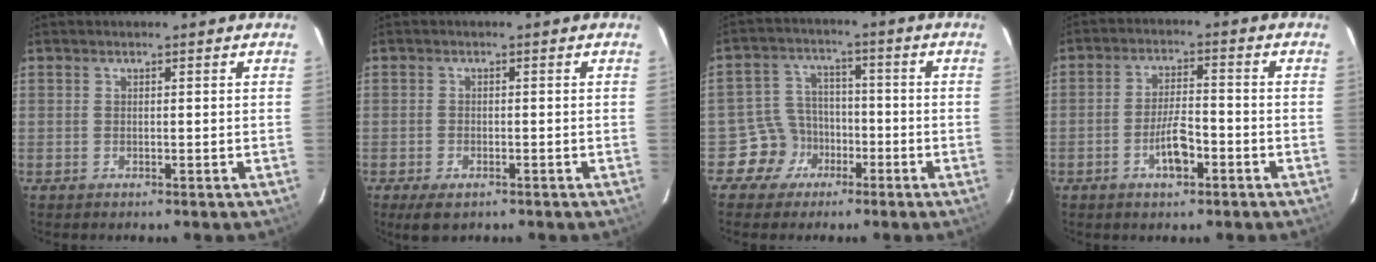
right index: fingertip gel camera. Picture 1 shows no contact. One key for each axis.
{"total": 4.1, "fx": -2.7, "fy": 1.9, "fz": 2.5, "tx": -0.059, "ty": -0.013, "tz": -0.046}
{"total": 6.7, "fx": -3.8, "fy": 5.5, "fz": 0.6, "tx": -0.028, "ty": 0.033, "tz": -0.065}
{"total": 6.2, "fx": -3.1, "fy": 2.1, "fz": 5.0, "tx": -0.099, "ty": 0.004, "tz": -0.051}